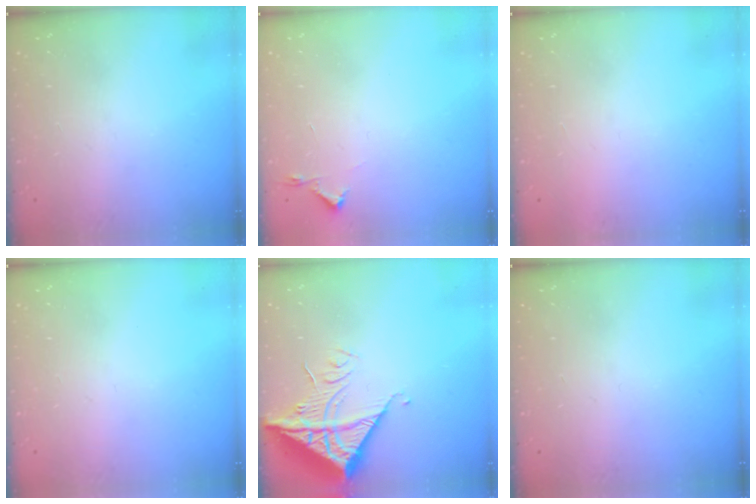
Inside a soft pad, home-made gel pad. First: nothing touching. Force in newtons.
{"total": 2.7, "press": 2.6, "slide": 0.4}
{"total": 1.5, "press": 1.5, "slide": 0.1}
{"total": 0.0}
{"total": 15.7, "press": 15.6, "slide": 1.8}
{"total": 0.0}